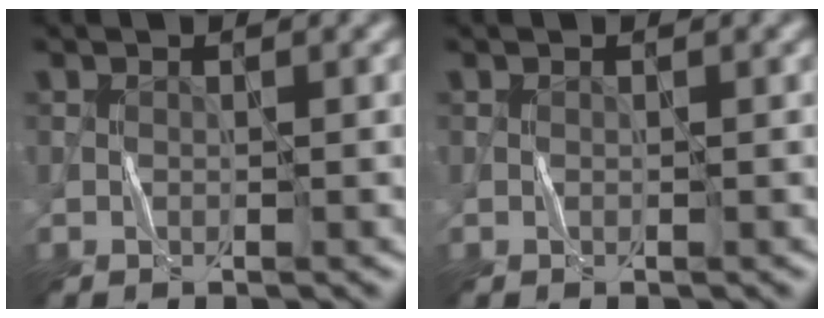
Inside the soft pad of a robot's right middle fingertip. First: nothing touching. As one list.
[{"total": 0.0}]